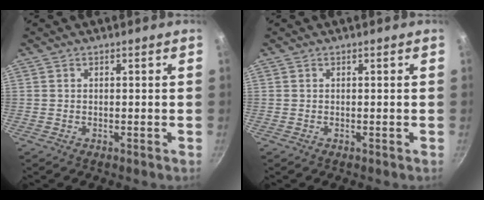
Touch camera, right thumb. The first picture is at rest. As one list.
[{"total": 0.0}]